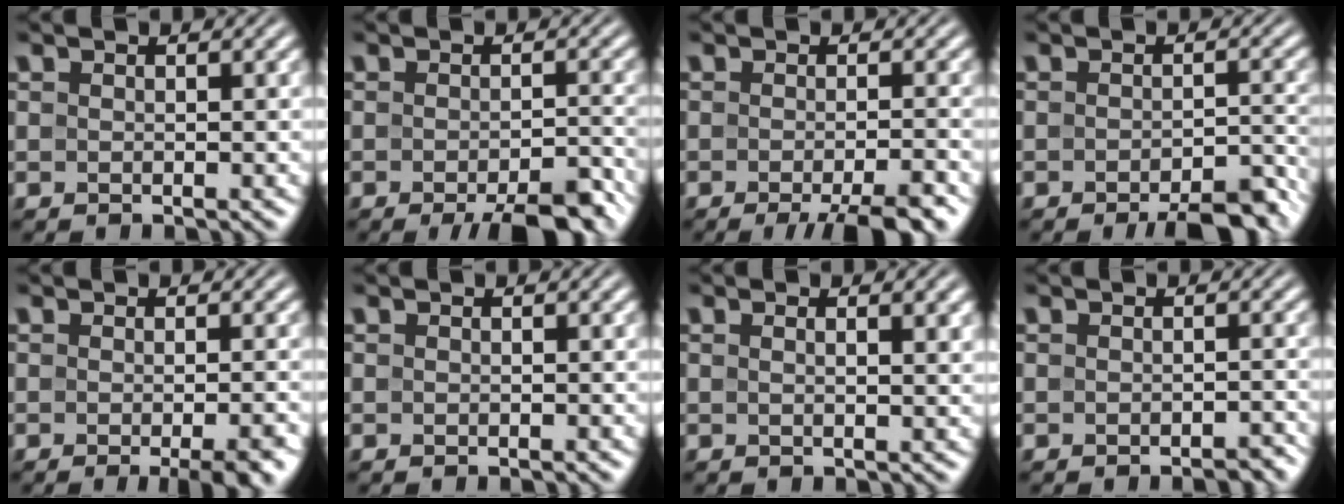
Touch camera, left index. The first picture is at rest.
{"total": 5.7, "force": [-3.8, 1.4, 4.1], "torque": [-0.051, -0.001, -0.049]}
{"total": 5.1, "force": [-3.1, 0.9, 4.0], "torque": [-0.047, -0.003, -0.047]}
{"total": 5.3, "force": [-3.9, 1.5, 3.2], "torque": [-0.039, 0.001, -0.045]}
{"total": 4.0, "force": [-1.7, 0.9, 3.4], "torque": [-0.034, -0.003, -0.020]}
{"total": 0.0}
{"total": 2.6, "force": [1.0, 0.9, 2.2], "torque": [-0.016, 0.002, -0.002]}
{"total": 1.4, "force": [-1.2, 0.4, 0.7], "torque": [-0.008, 0.003, -0.012]}